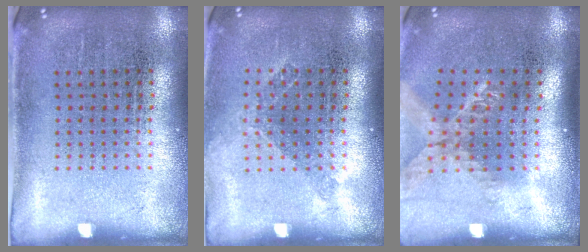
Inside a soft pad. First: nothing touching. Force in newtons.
{"total": 1.0, "press": 0.9, "slide": 0.5}
{"total": 1.7, "press": 1.3, "slide": 1.0}